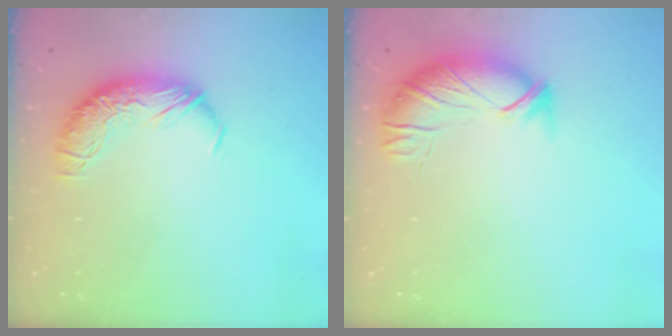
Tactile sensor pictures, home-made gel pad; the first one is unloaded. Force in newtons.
{"total": 3.8, "press": 3.0, "slide": 2.4}